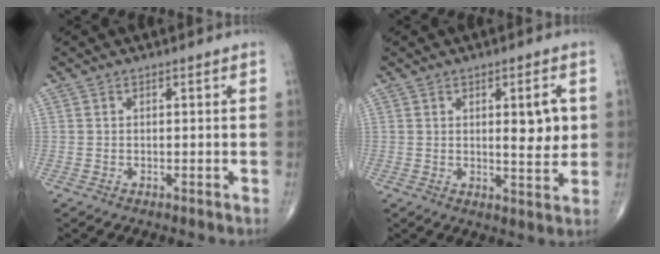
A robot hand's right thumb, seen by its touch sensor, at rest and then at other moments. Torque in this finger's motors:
{"motor_torque": [0.05, 0.05, 0.58, 0.28, 0.04]}